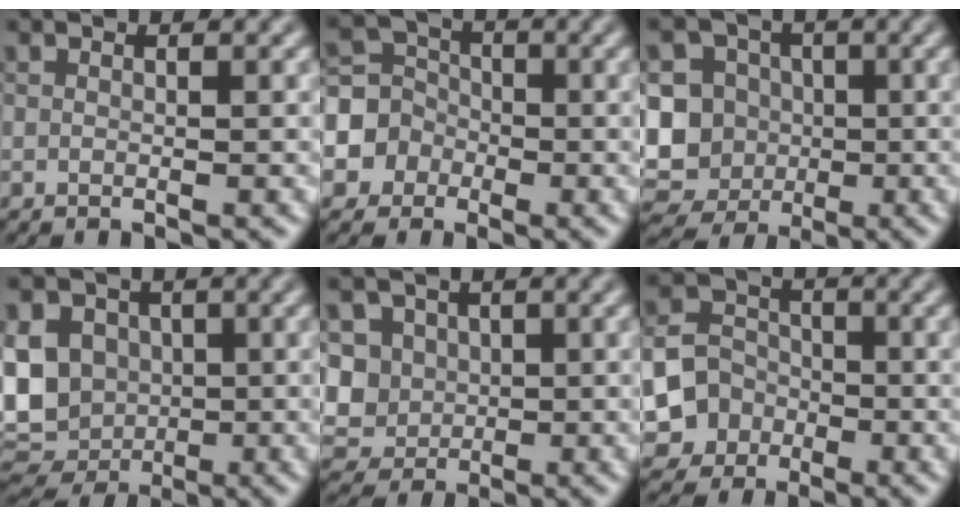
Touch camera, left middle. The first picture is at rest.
{"total": 6.6, "force": [-2.0, 6.2, 1.3], "torque": [-0.025, 0.015, -0.063]}
{"total": 13.6, "force": [-1.6, 12.7, 4.5], "torque": [-0.119, 0.008, -0.046]}
{"total": 10.0, "force": [0.4, 8.3, 5.6], "torque": [-0.085, 0.001, -0.010]}
{"total": 7.8, "force": [0.4, 7.0, 3.4], "torque": [-0.082, 0.028, -0.019]}
{"total": 9.0, "force": [-3.2, 8.1, 2.2], "torque": [-0.045, -0.011, -0.080]}